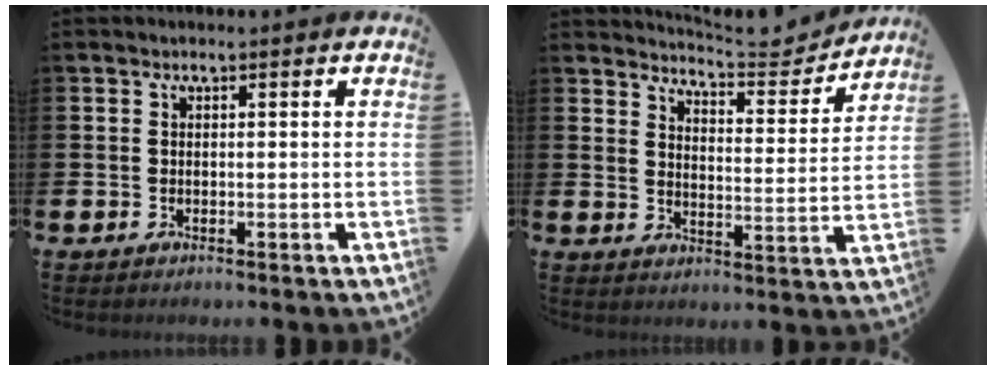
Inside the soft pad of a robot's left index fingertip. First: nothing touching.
{"total": 5.7, "force": [5.6, 0.4, 0.7], "torque": [-0.024, -0.045, 0.095]}